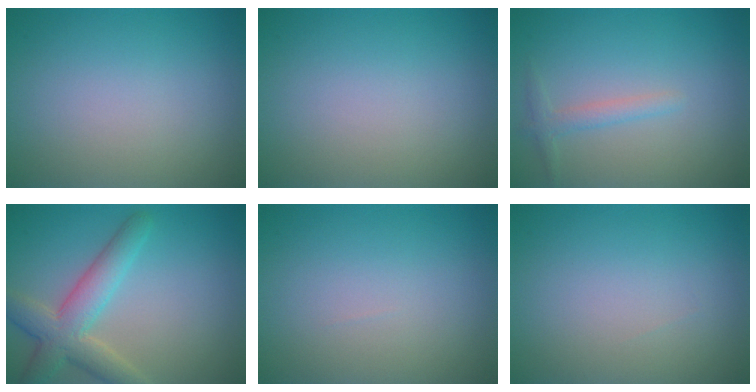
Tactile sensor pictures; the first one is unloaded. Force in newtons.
{"total": 0.0}
{"total": 1.5, "press": 1.5, "slide": 0.0}
{"total": 5.2, "press": 5.2, "slide": 0.4}
{"total": 0.0}
{"total": 0.0}